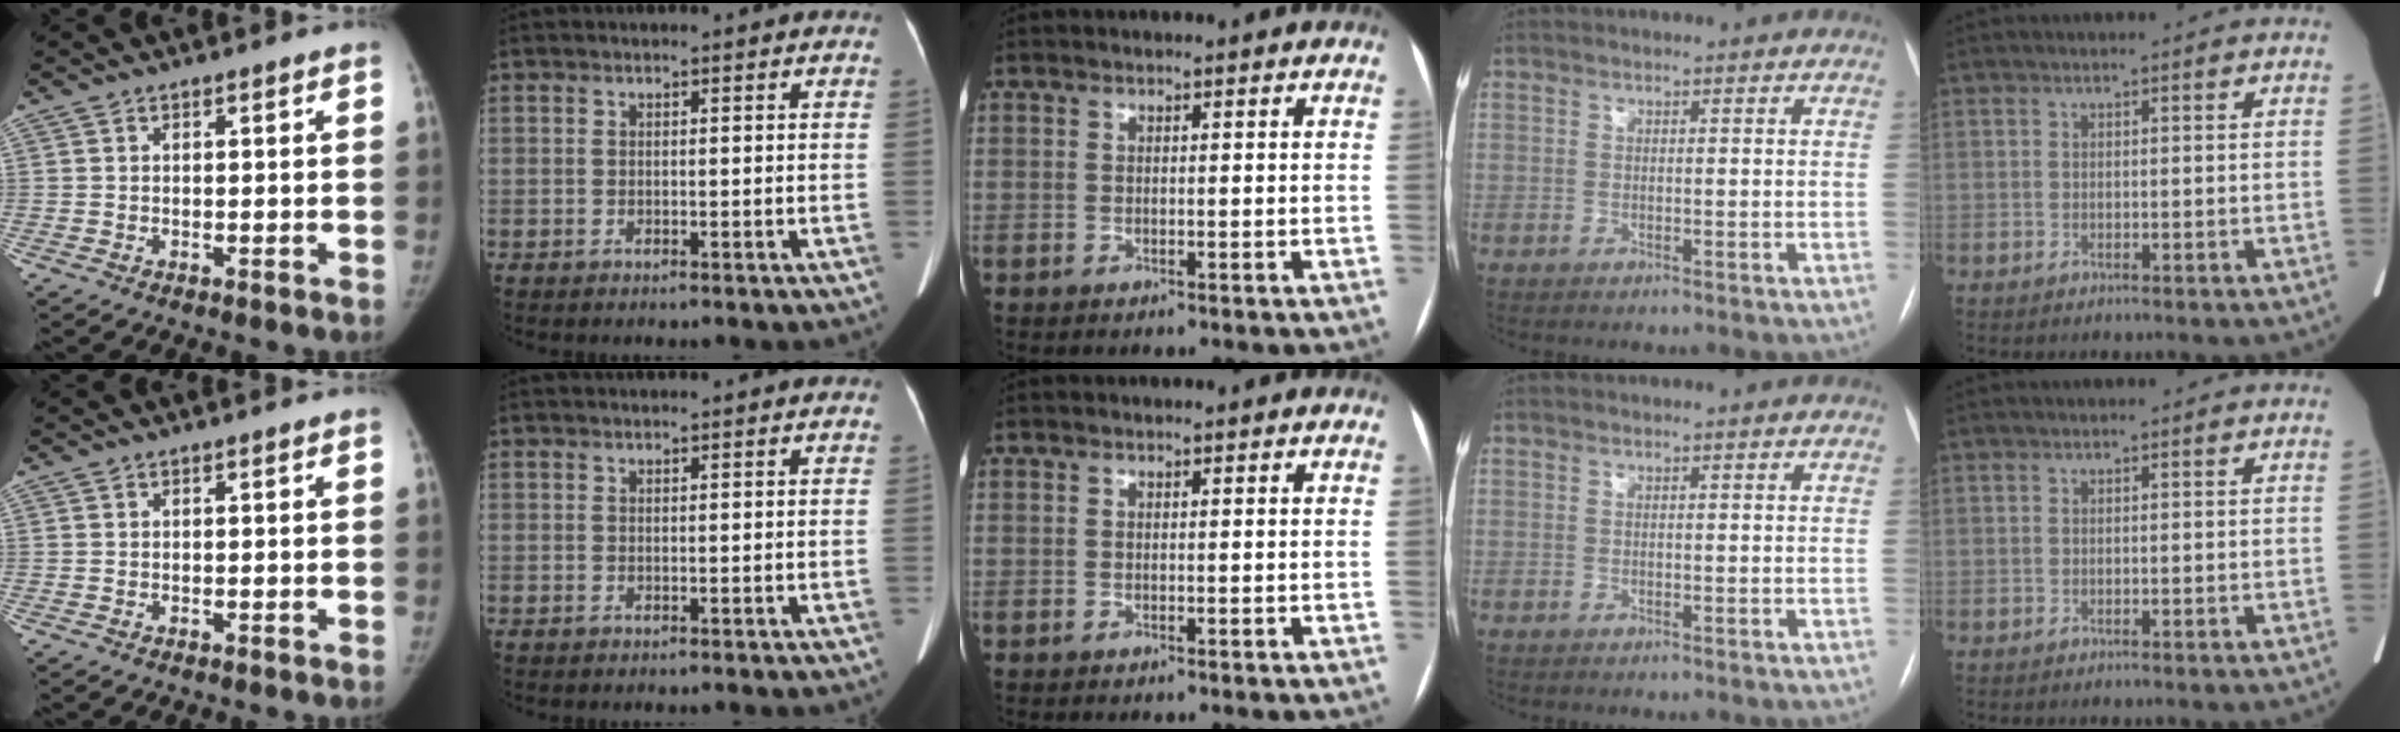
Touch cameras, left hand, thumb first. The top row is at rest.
{"index": {"total": 0.9, "force": [0.8, 0.0, 0.4], "torque": [-0.009, 0.004, 0.010]}}